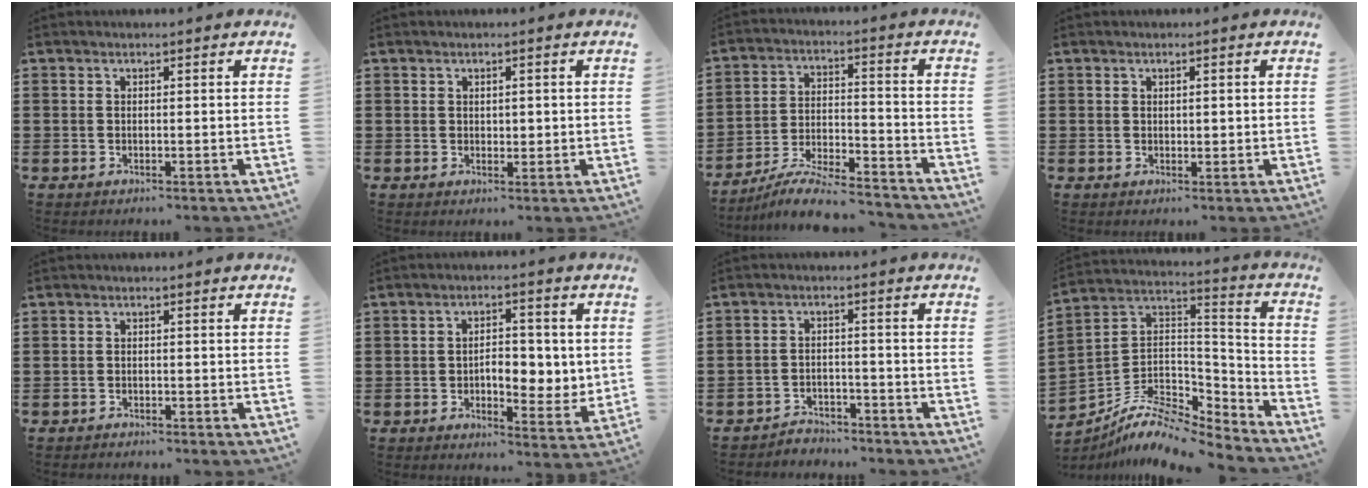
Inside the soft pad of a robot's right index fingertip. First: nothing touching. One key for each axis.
{"total": 1.2, "fx": 0.3, "fy": 0.7, "fz": 0.9, "tx": -0.017, "ty": 0.007, "tz": 0.004}
{"total": 8.4, "fx": -7.7, "fy": 0.7, "fz": 3.1, "tx": -0.058, "ty": 0.013, "tz": -0.150}
{"total": 0.7, "fx": 0.3, "fy": 0.3, "fz": 0.6, "tx": -0.013, "ty": 0.003, "tz": 0.004}
{"total": 0.9, "fx": -0.9, "fy": 0.2, "fz": -0.1, "tx": -0.001, "ty": 0.003, "tz": -0.020}
{"total": 6.0, "fx": -0.3, "fy": 3.2, "fz": 5.1, "tx": -0.074, "ty": -0.001, "tz": -0.012}
{"total": 3.2, "fx": -3.1, "fy": 0.7, "fz": -0.1, "tx": -0.008, "ty": 0.002, "tz": -0.066}
{"total": 9.1, "fx": -7.5, "fy": 3.5, "fz": 3.8, "tx": -0.072, "ty": 0.009, "tz": -0.145}